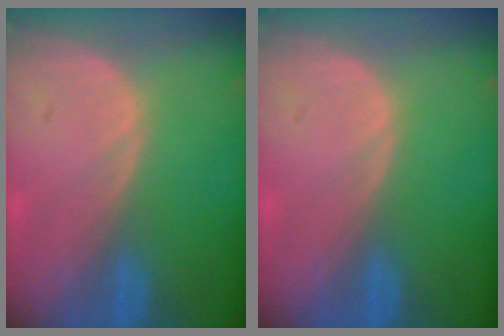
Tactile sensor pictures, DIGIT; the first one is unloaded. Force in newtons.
{"total": 0.0}